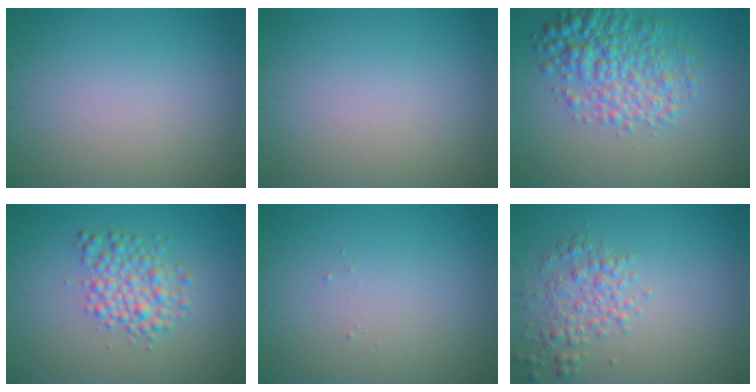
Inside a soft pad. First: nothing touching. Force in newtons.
{"total": 0.0}
{"total": 5.7, "press": 5.7, "slide": 0.1}
{"total": 3.6, "press": 3.6, "slide": 0.1}
{"total": 0.0}
{"total": 2.7, "press": 2.7, "slide": 0.1}